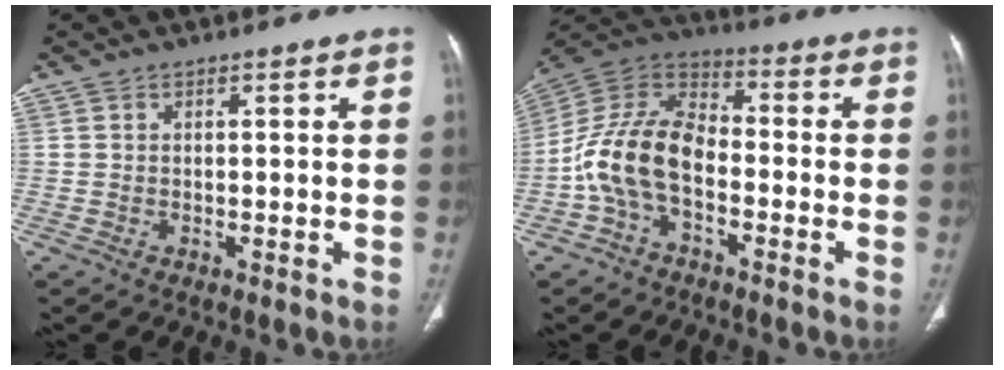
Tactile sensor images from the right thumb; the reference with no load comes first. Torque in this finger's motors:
{"motor_torque": [2.10, 2.52, 1.55, -1.22, 0.12]}